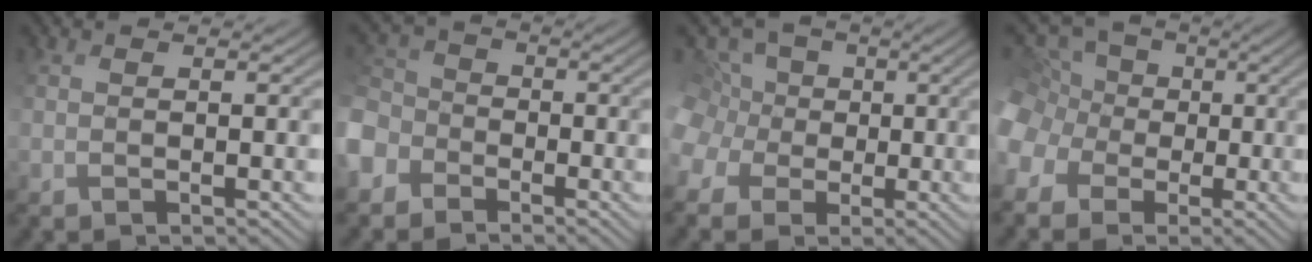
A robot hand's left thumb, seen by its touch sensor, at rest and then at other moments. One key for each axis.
{"total": 5.3, "fx": -3.7, "fy": 3.8, "fz": 0.7, "tx": -0.052, "ty": -0.002, "tz": -0.086}
{"total": 6.8, "fx": -1.6, "fy": 6.5, "fz": 1.1, "tx": -0.073, "ty": 0.010, "tz": -0.044}
{"total": 9.3, "fx": -3.5, "fy": 8.2, "fz": 2.6, "tx": -0.121, "ty": -0.008, "tz": -0.077}